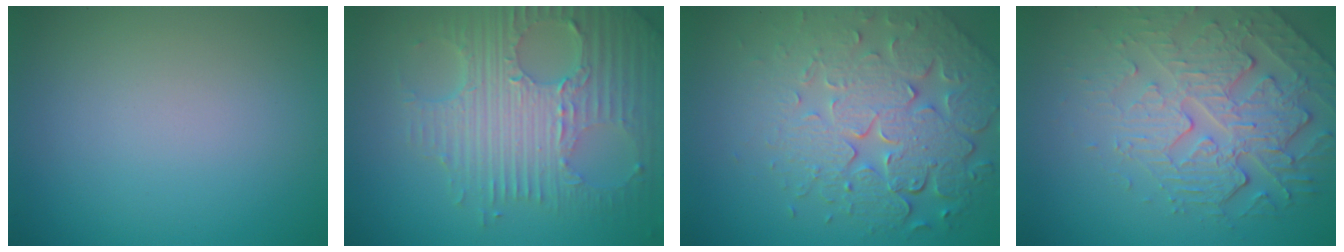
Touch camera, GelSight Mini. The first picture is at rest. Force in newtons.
{"total": 8.1, "press": 5.7, "slide": 5.7}
{"total": 7.8, "press": 5.7, "slide": 5.4}
{"total": 4.7, "press": 4.3, "slide": 1.9}